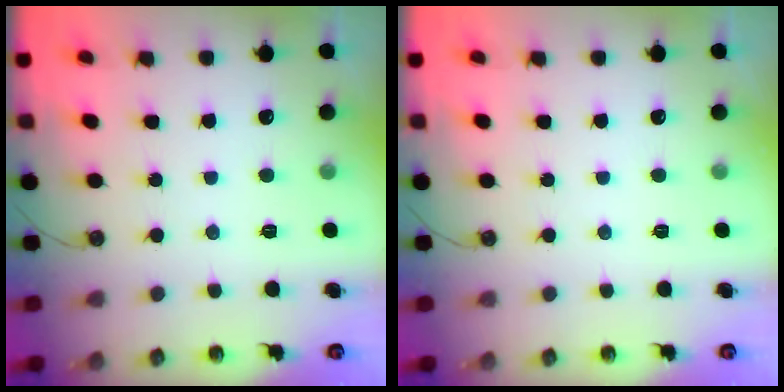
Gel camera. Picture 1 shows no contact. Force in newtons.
{"total": 0.0}